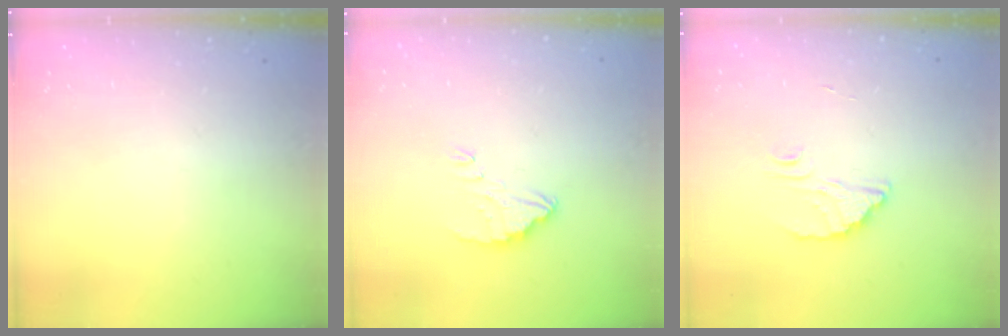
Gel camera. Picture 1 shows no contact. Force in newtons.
{"total": 3.2, "press": 3.2, "slide": 0.2}
{"total": 2.6, "press": 2.6, "slide": 0.1}